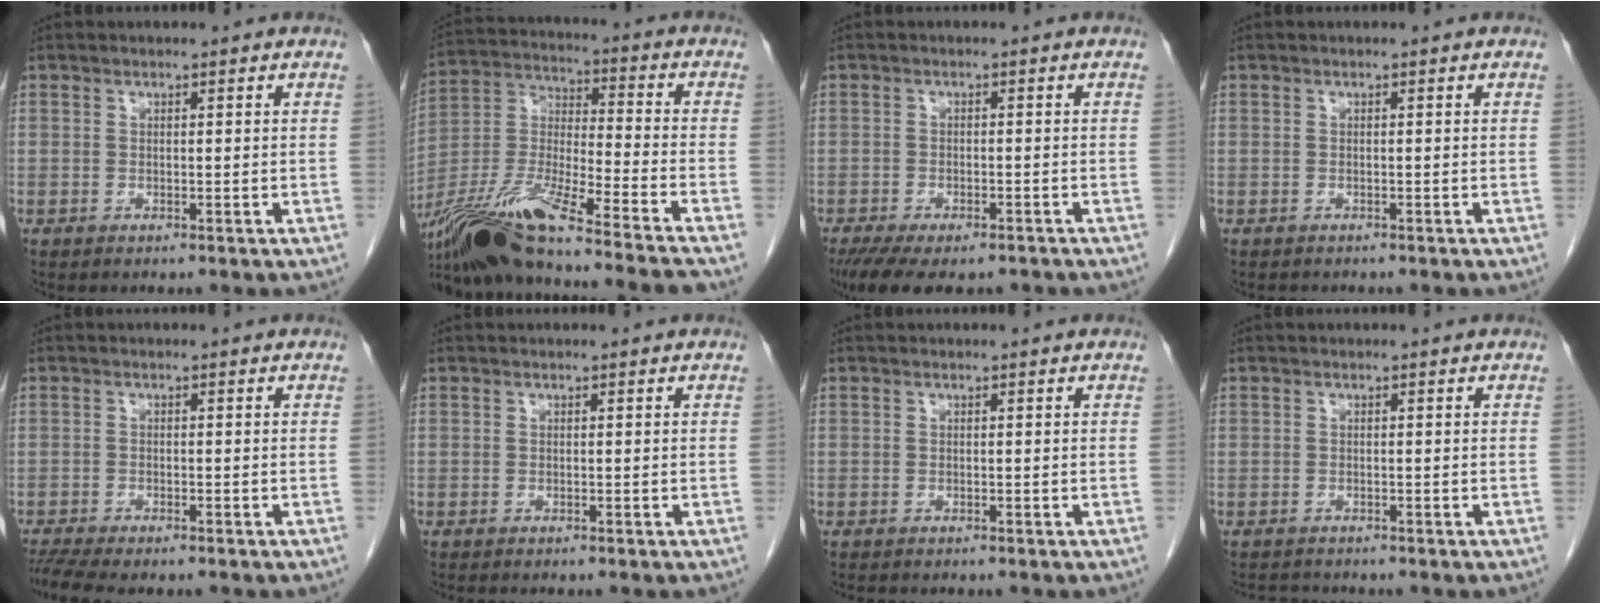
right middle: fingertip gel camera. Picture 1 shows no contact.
{"total": 21.0, "force": [-17.0, -0.7, 12.2], "torque": [-0.265, -0.028, -0.312]}
{"total": 11.2, "force": [-8.5, 4.1, 6.0], "torque": [-0.100, -0.011, -0.121]}
{"total": 1.4, "force": [-1.2, 0.6, 0.3], "torque": [-0.011, -0.002, -0.017]}
{"total": 6.4, "force": [-5.4, 1.2, 3.2], "torque": [-0.054, -0.005, -0.086]}
{"total": 0.7, "force": [-0.6, 0.0, 0.2], "torque": [-0.005, -0.001, -0.011]}
{"total": 1.1, "force": [-1.0, 0.2, 0.4], "torque": [-0.010, -0.003, -0.013]}
{"total": 1.6, "force": [-1.5, 0.5, -0.3], "torque": [0.001, -0.005, -0.026]}